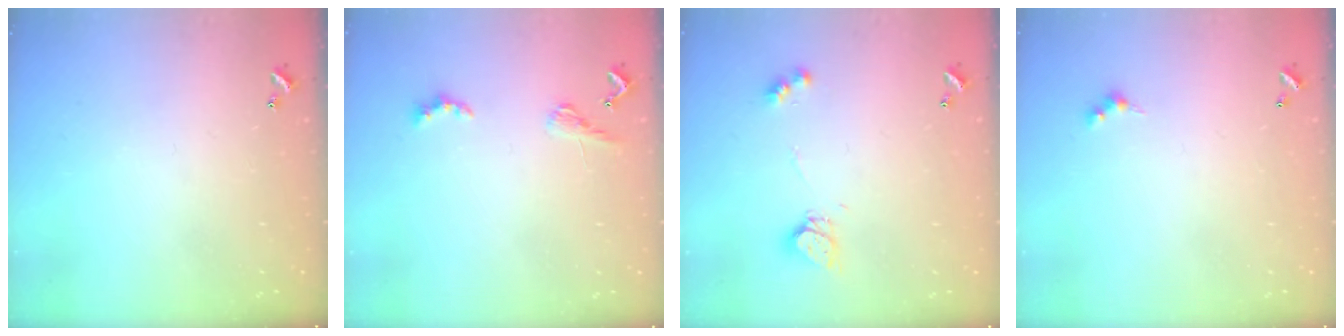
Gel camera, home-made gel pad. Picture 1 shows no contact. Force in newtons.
{"total": 1.9, "press": 1.8, "slide": 0.5}
{"total": 8.7, "press": 8.7, "slide": 1.0}
{"total": 2.4, "press": 2.4, "slide": 0.4}